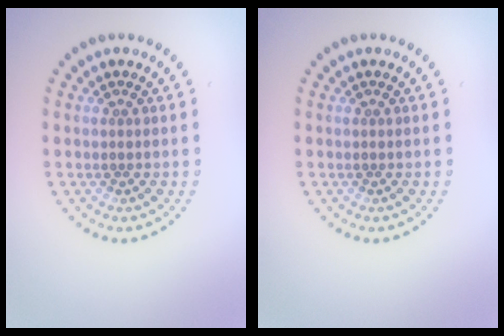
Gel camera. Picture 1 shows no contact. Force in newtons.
{"total": 0.0}